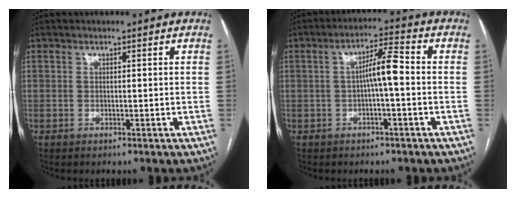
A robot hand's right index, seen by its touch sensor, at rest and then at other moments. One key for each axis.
{"total": 5.5, "fx": -0.2, "fy": 0.6, "fz": 5.4, "tx": -0.089, "ty": 0.017, "tz": -0.004}